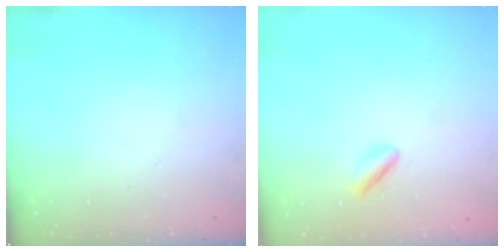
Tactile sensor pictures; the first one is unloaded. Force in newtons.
{"total": 1.9, "press": 1.6, "slide": 0.9}